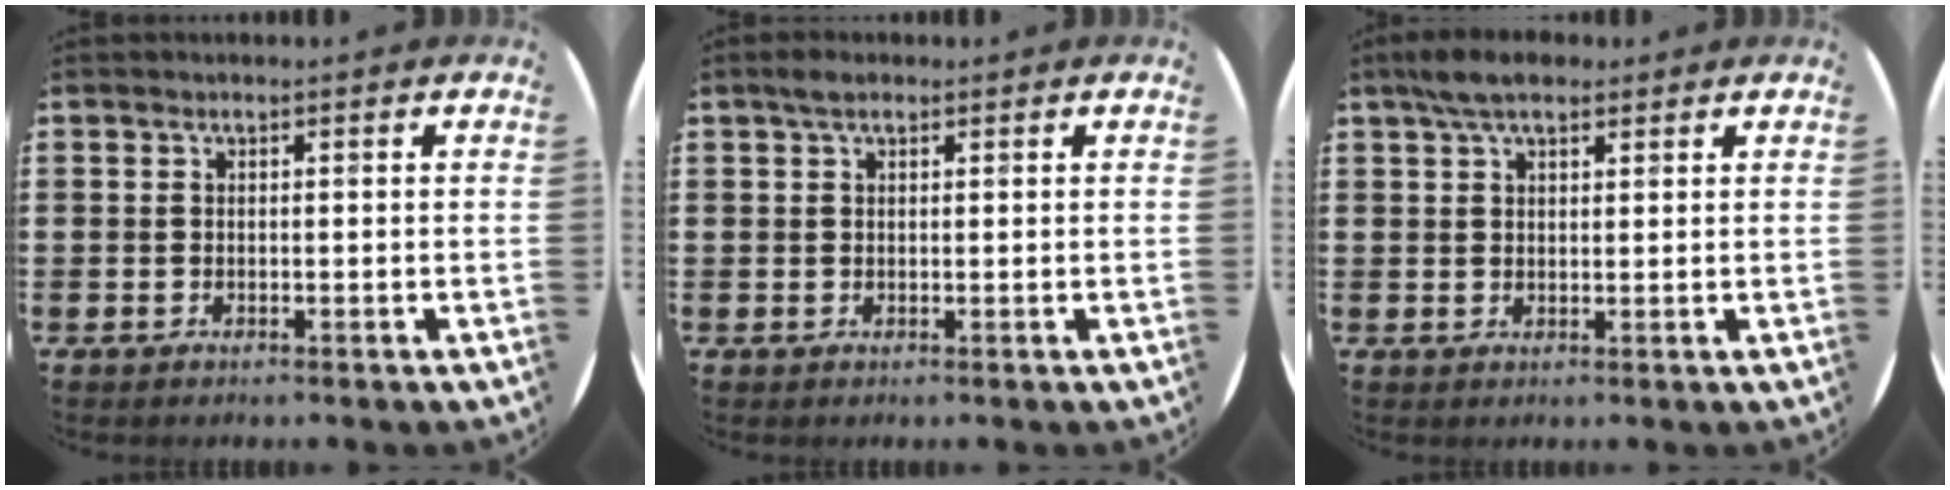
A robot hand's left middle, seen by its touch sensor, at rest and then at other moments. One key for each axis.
{"total": 1.6, "fx": 1.1, "fy": 0.8, "fz": 0.9, "tx": -0.013, "ty": 0.002, "tz": 0.017}
{"total": 4.4, "fx": 3.3, "fy": 1.6, "fz": 2.4, "tx": -0.055, "ty": 0.004, "tz": 0.061}